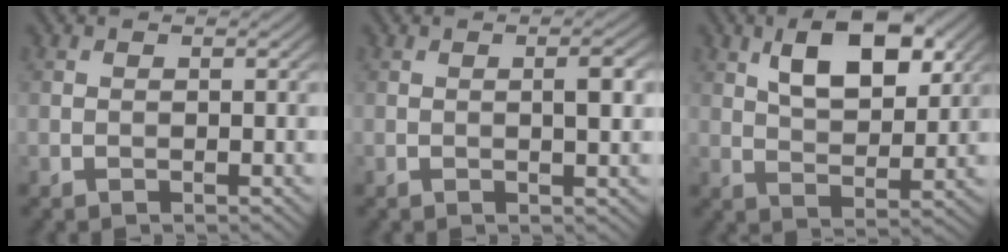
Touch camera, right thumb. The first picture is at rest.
{"total": 2.3, "force": [0.2, 0.4, 2.2], "torque": [-0.035, 0.002, 0.001]}
{"total": 9.4, "force": [4.2, 4.4, 7.1], "torque": [-0.122, 0.007, 0.074]}